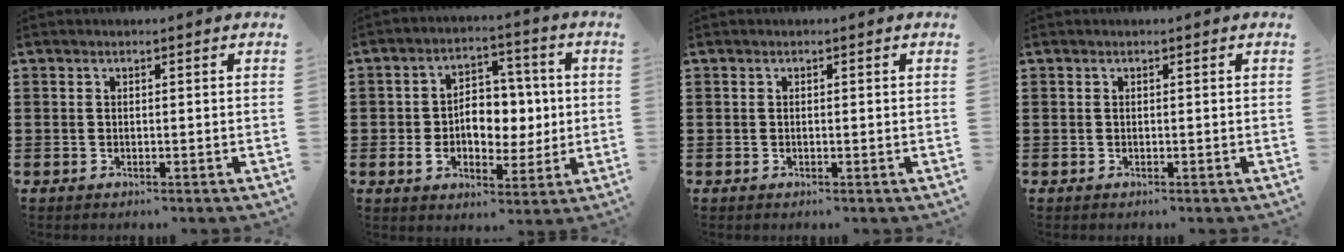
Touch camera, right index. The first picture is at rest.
{"total": 7.5, "force": [-0.4, 5.5, 5.1], "torque": [-0.091, 0.012, -0.011]}
{"total": 0.0}
{"total": 0.0}